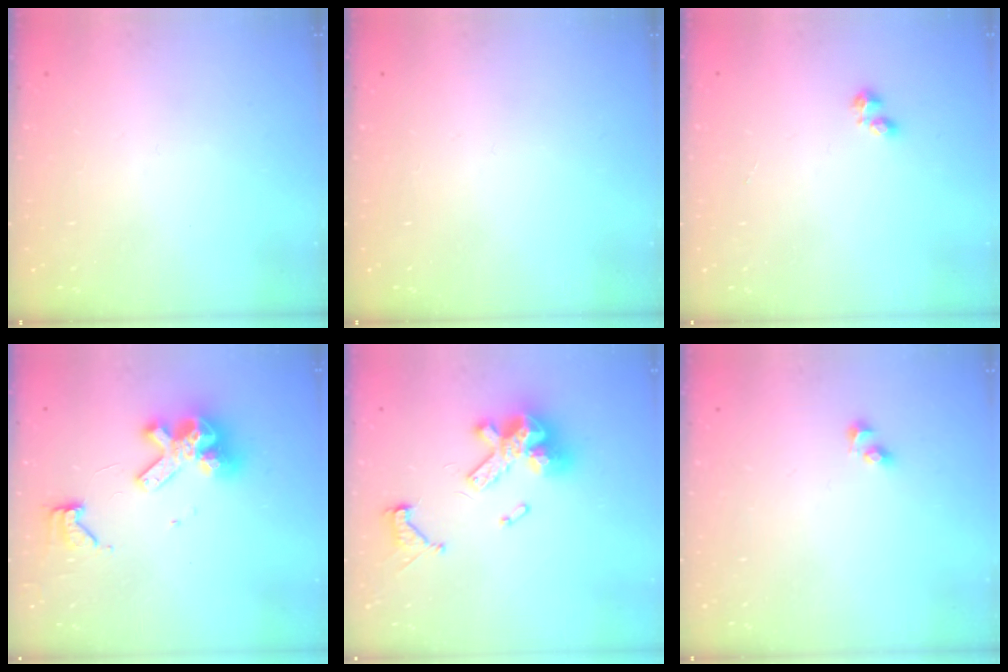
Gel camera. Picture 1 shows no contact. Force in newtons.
{"total": 0.0}
{"total": 1.9, "press": 1.9, "slide": 0.2}
{"total": 14.9, "press": 14.7, "slide": 2.0}
{"total": 13.8, "press": 13.8, "slide": 1.3}
{"total": 2.6, "press": 2.4, "slide": 1.2}